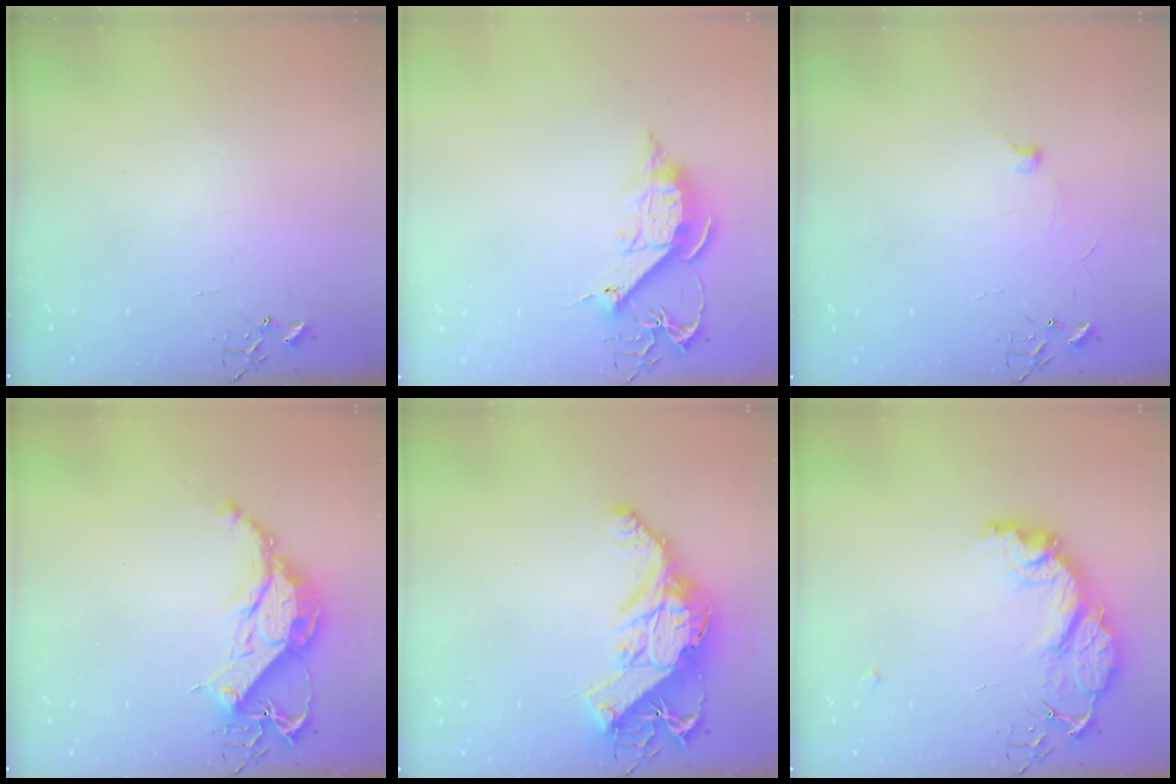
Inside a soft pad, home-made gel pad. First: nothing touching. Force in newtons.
{"total": 12.5, "press": 12.5, "slide": 0.2}
{"total": 5.6, "press": 5.6, "slide": 0.7}
{"total": 13.8, "press": 13.8, "slide": 1.1}
{"total": 18.1, "press": 18.0, "slide": 1.6}
{"total": 15.8, "press": 15.8, "slide": 1.3}